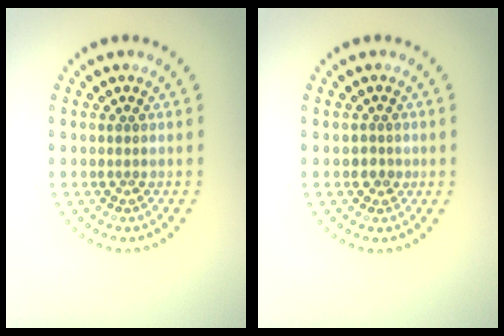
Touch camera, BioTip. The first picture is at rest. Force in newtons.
{"total": 0.9, "press": 0.7, "slide": 0.6}